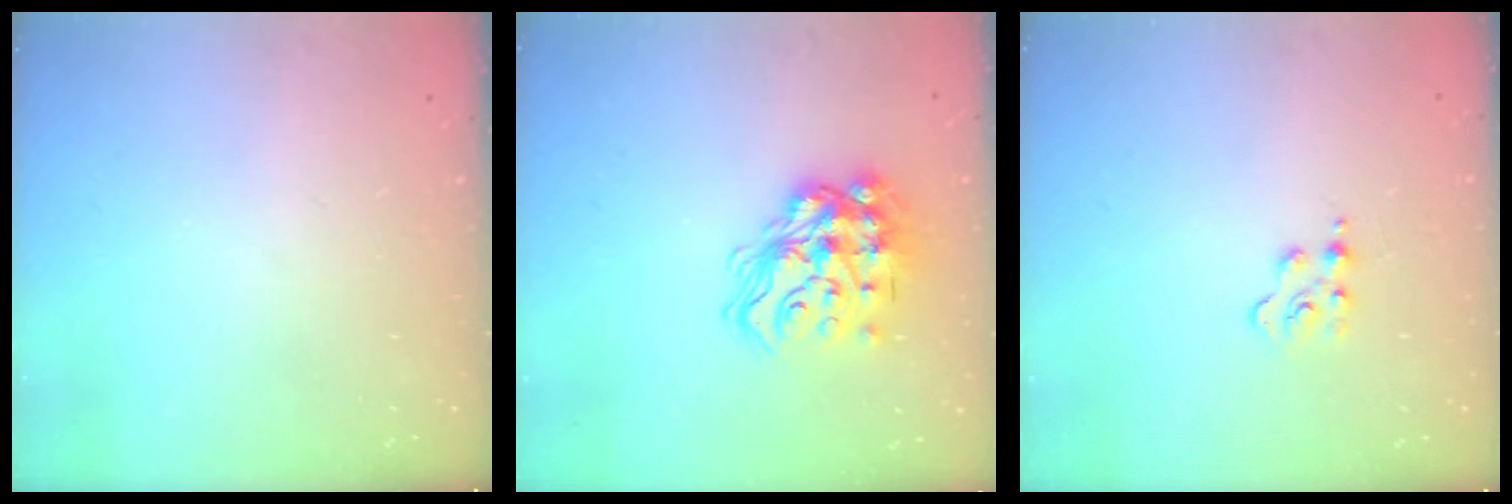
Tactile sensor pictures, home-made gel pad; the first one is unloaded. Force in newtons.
{"total": 17.2, "press": 17.1, "slide": 1.7}
{"total": 2.4, "press": 2.4, "slide": 0.3}